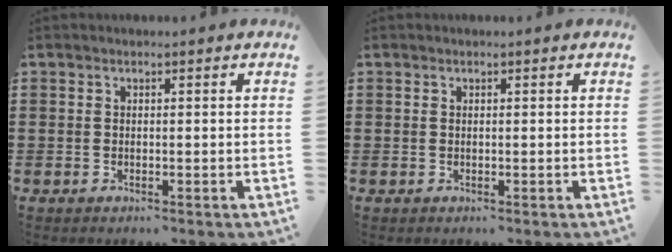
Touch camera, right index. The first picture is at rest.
{"total": 0.0}